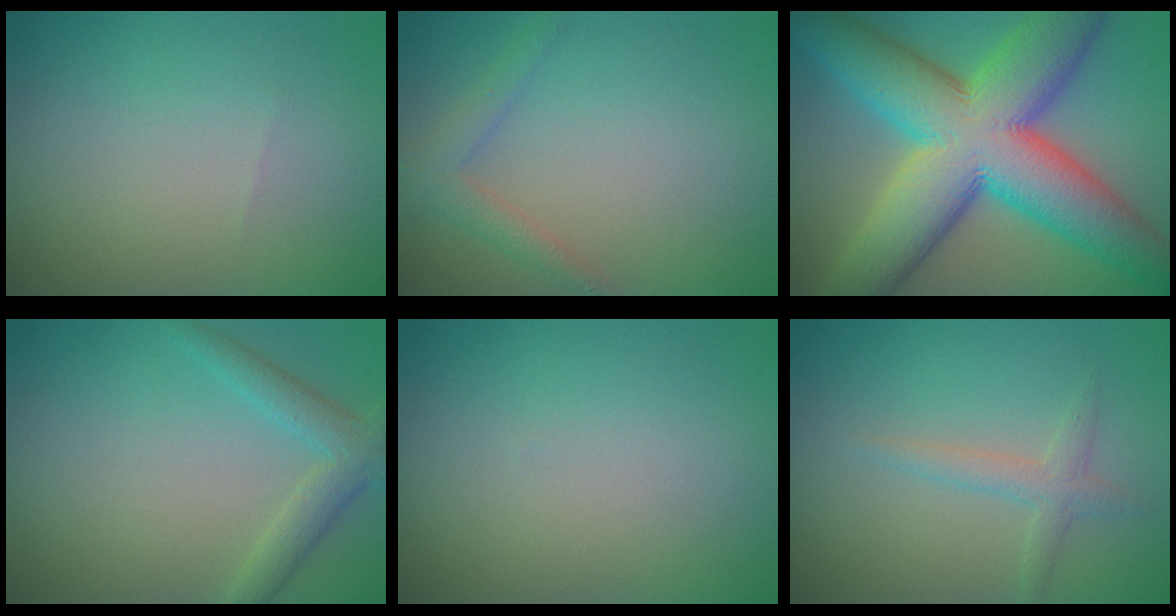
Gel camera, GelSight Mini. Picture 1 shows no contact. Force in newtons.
{"total": 1.9, "press": 1.9, "slide": 0.2}
{"total": 15.4, "press": 15.4, "slide": 0.1}
{"total": 3.1, "press": 3.1, "slide": 0.2}
{"total": 0.0}
{"total": 1.7, "press": 1.7, "slide": 0.1}